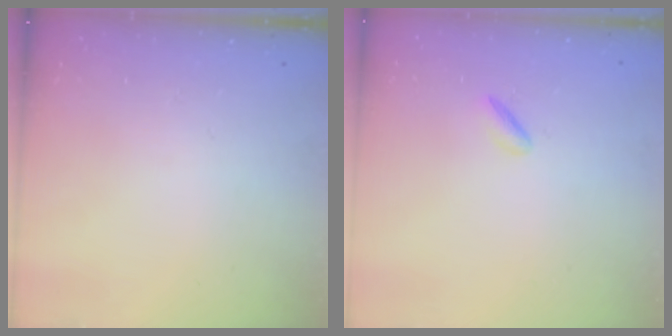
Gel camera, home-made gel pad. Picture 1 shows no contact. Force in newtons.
{"total": 2.0, "press": 1.9, "slide": 0.7}